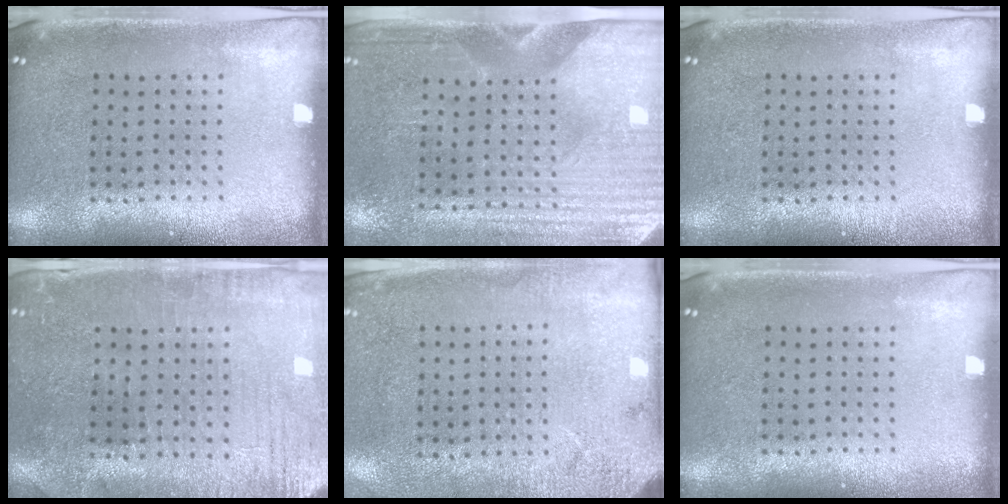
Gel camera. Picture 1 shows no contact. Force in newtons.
{"total": 3.1, "press": 2.8, "slide": 1.4}
{"total": 0.0}
{"total": 0.6, "press": 0.5, "slide": 0.3}
{"total": 2.7, "press": 2.2, "slide": 1.6}
{"total": 0.0}